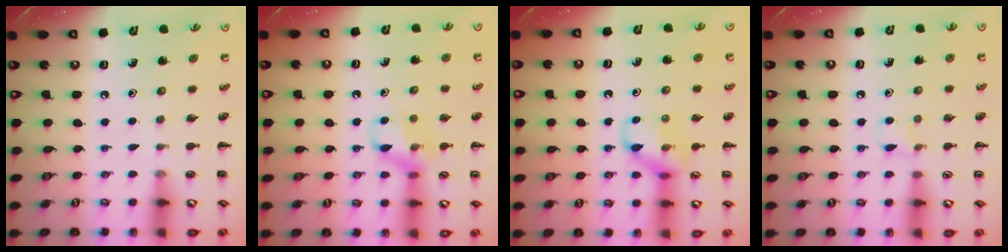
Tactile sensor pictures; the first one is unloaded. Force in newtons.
{"total": 10.9, "press": 10.8, "slide": 1.3}
{"total": 11.0, "press": 11.0, "slide": 0.3}
{"total": 5.6, "press": 5.3, "slide": 1.9}